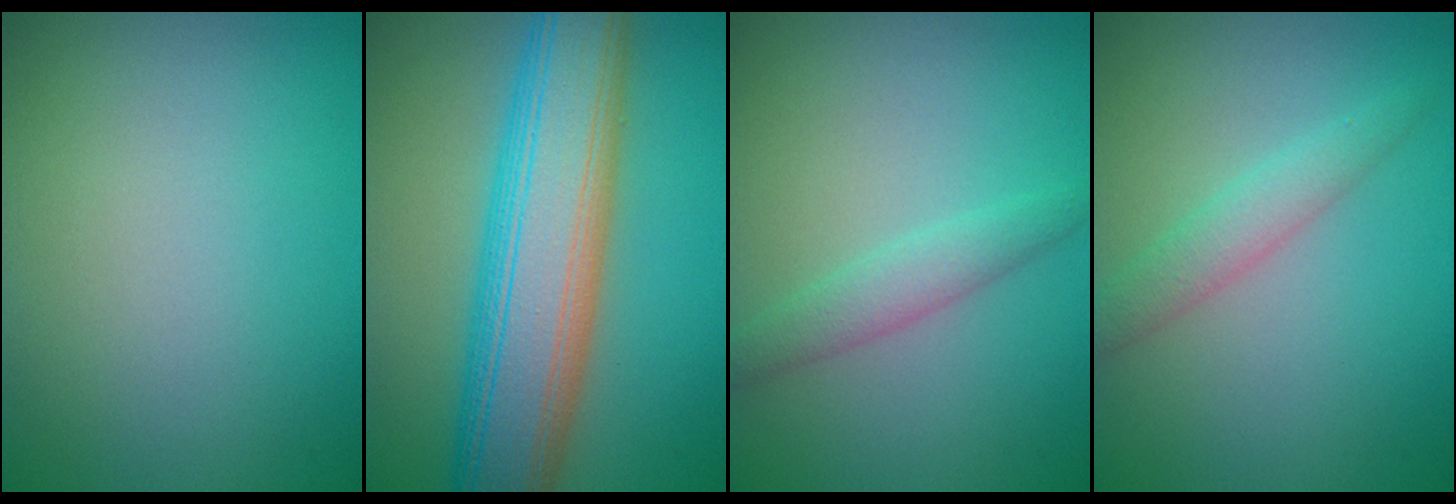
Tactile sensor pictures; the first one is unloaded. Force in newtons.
{"total": 11.0, "press": 11.0, "slide": 0.6}
{"total": 2.0, "press": 2.0, "slide": 0.1}
{"total": 2.2, "press": 2.2, "slide": 0.0}